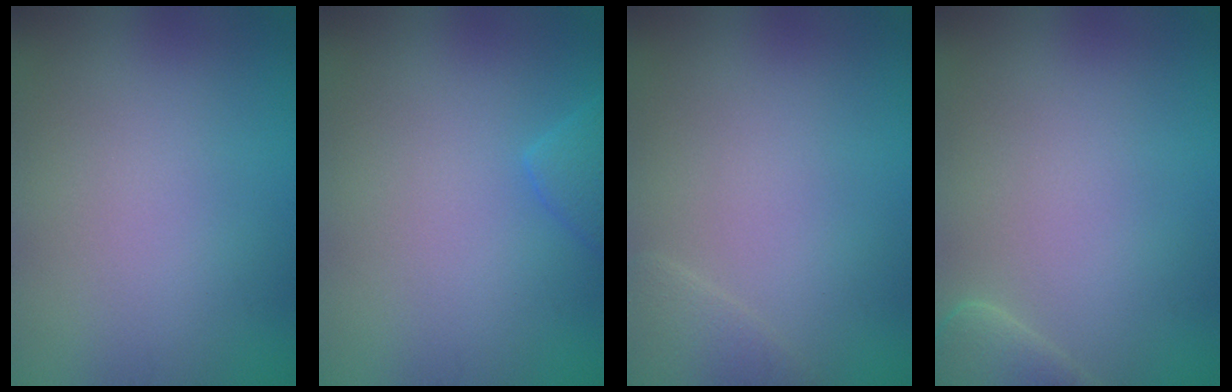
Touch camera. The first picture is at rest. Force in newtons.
{"total": 1.8, "press": 1.8, "slide": 0.1}
{"total": 1.4, "press": 1.4, "slide": 0.1}
{"total": 2.3, "press": 2.3, "slide": 0.3}